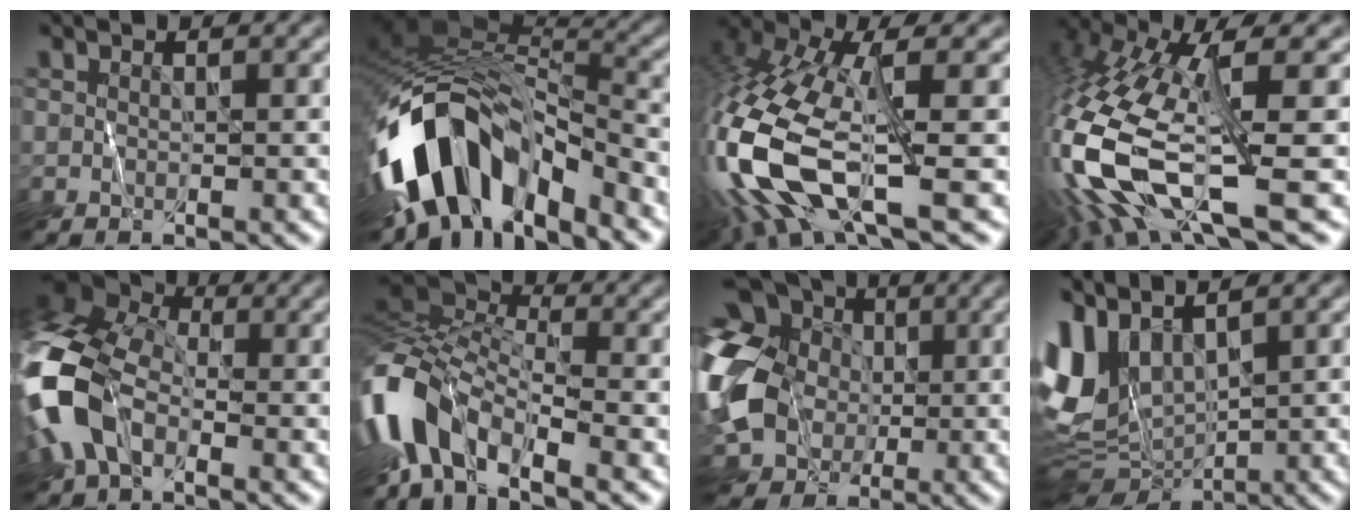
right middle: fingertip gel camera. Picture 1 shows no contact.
{"total": 13.8, "force": [-6.1, 7.9, 9.5], "torque": [-0.179, 0.003, -0.111]}
{"total": 14.5, "force": [-3.7, 6.1, 12.6], "torque": [-0.303, -0.017, -0.065]}
{"total": 13.6, "force": [-3.0, 4.5, 12.5], "torque": [-0.284, -0.011, -0.050]}
{"total": 12.6, "force": [-2.5, 8.2, 9.2], "torque": [-0.248, -0.010, -0.061]}
{"total": 9.8, "force": [-4.6, 4.5, 7.4], "torque": [-0.146, 0.007, -0.104]}
{"total": 16.4, "force": [0.0, 14.0, 8.5], "torque": [-0.215, 0.004, -0.034]}
{"total": 8.0, "force": [1.9, 4.8, 6.2], "torque": [-0.149, -0.007, 0.042]}